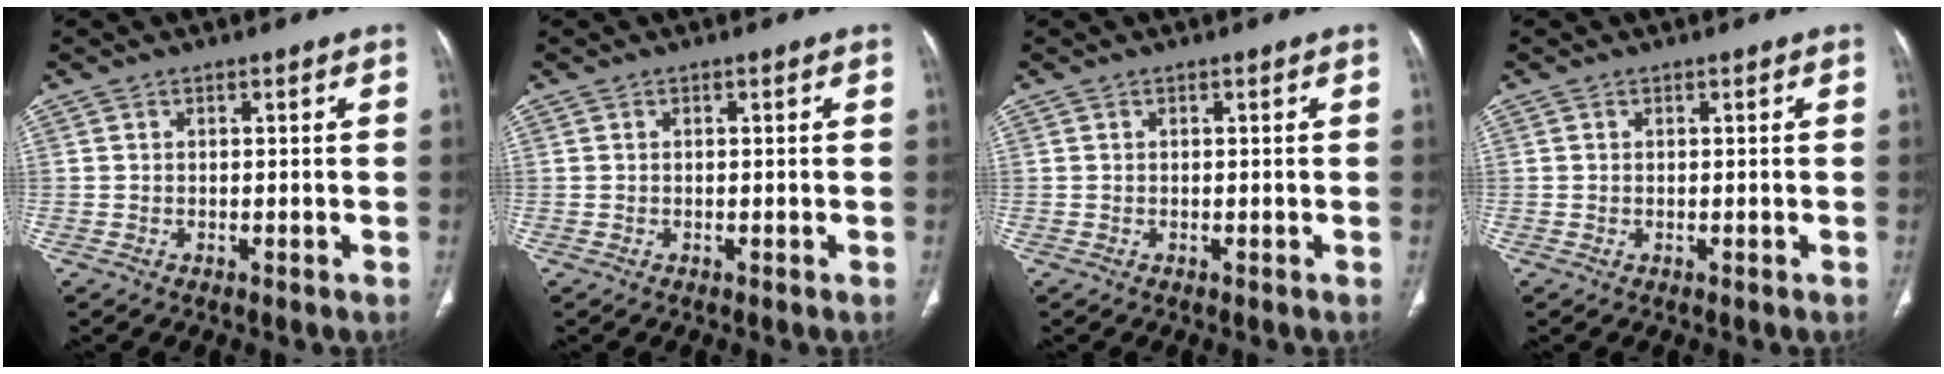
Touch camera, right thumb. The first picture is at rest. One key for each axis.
{"total": 0.0}
{"total": 0.0}
{"total": 0.0}